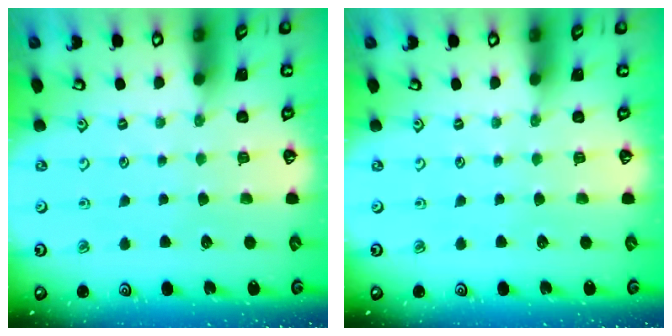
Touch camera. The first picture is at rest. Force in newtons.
{"total": 0.0}